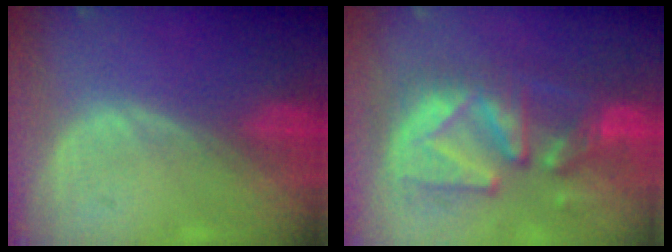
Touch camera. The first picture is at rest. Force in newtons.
{"total": 11.4, "press": 10.8, "slide": 3.7}